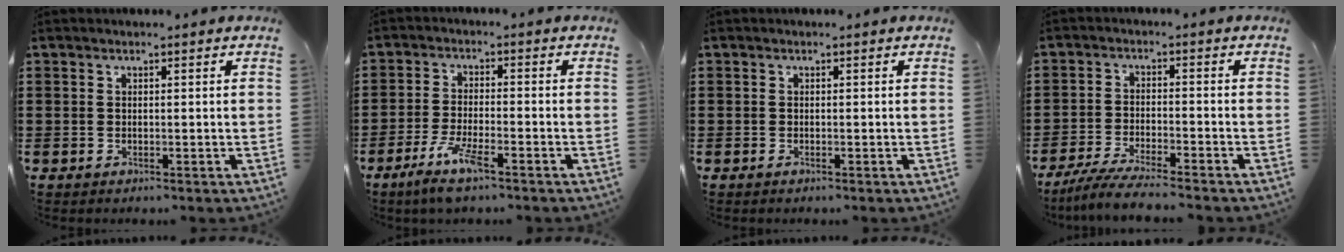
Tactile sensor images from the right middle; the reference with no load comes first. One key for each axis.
{"total": 5.7, "fx": -3.6, "fy": 0.7, "fz": 4.4, "tx": -0.096, "ty": -0.011, "tz": -0.065}
{"total": 0.0}
{"total": 5.0, "fx": -4.6, "fy": -0.2, "fz": 2.0, "tx": -0.054, "ty": -0.019, "tz": -0.093}